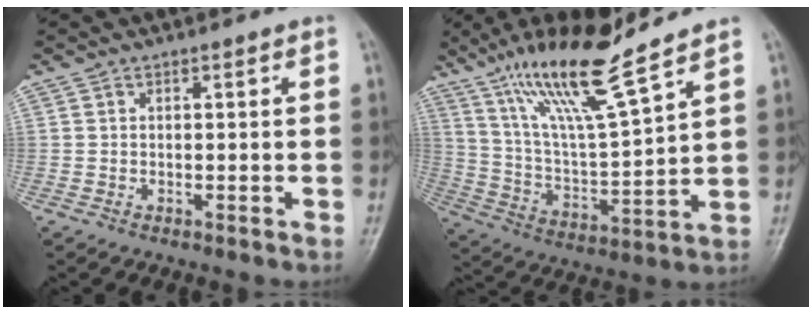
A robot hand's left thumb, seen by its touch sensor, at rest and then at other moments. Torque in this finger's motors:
{"motor_torque": [0.38, 0.33, 1.66, -1.14, 0.34]}